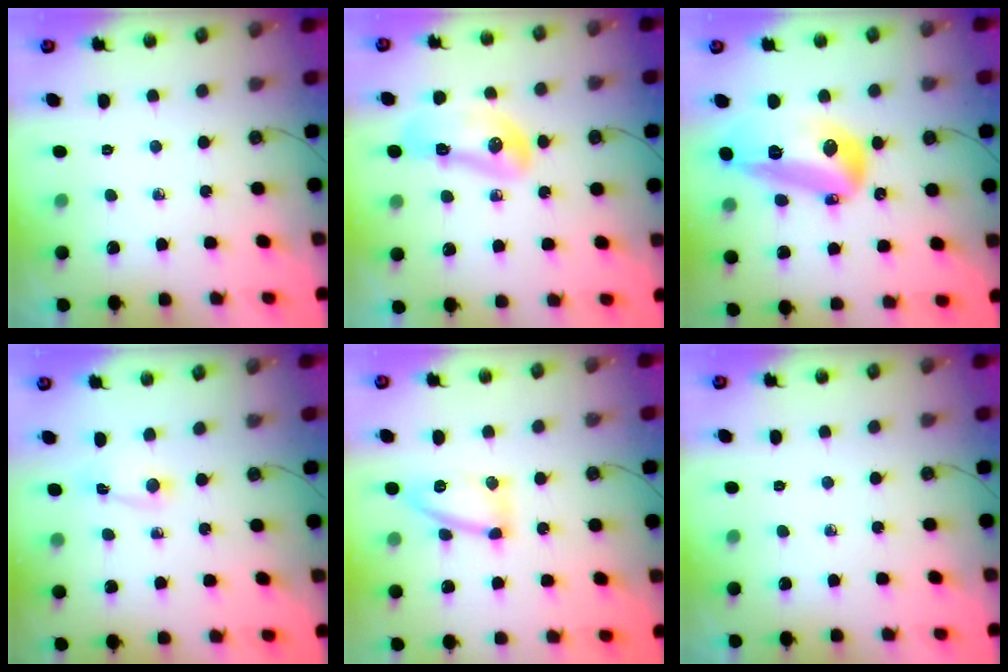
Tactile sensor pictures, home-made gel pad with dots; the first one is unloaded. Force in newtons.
{"total": 14.8, "press": 12.3, "slide": 8.2}
{"total": 20.4, "press": 20.3, "slide": 2.1}
{"total": 1.5, "press": 1.4, "slide": 0.4}
{"total": 11.4, "press": 11.4, "slide": 0.6}
{"total": 0.0}